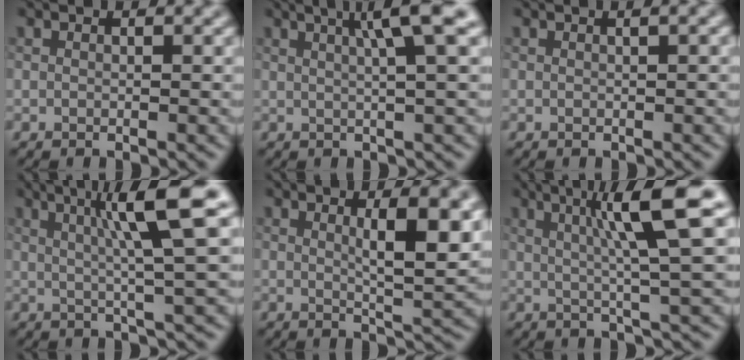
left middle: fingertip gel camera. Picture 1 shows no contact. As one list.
[{"total": 5.2, "force": [1.9, 0.7, 4.8], "torque": [-0.062, 0.014, 0.029]}, {"total": 1.1, "force": [0.3, 0.3, 1.0], "torque": [-0.010, 0.006, -0.001]}, {"total": 8.2, "force": [2.5, 1.0, 7.8], "torque": [-0.107, 0.016, 0.037]}, {"total": 6.0, "force": [1.6, 1.4, 5.6], "torque": [-0.078, -0.003, 0.027]}, {"total": 8.5, "force": [2.4, 1.0, 8.0], "torque": [-0.111, 0.017, 0.036]}]